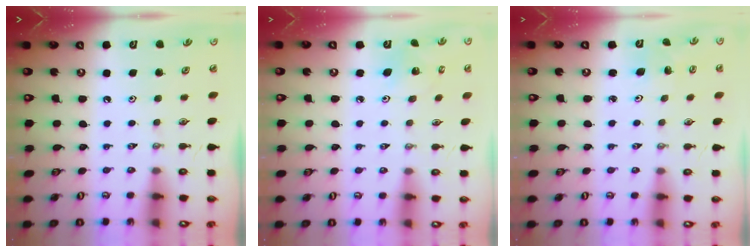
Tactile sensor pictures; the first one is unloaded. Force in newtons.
{"total": 2.9, "press": 2.9, "slide": 0.3}
{"total": 2.4, "press": 2.4, "slide": 0.1}